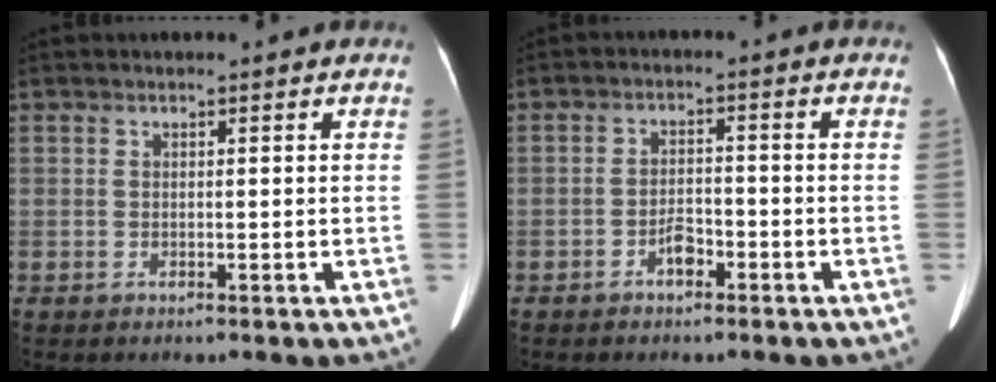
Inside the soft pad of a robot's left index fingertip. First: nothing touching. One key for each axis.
{"total": 3.0, "fx": -1.9, "fy": 1.4, "fz": 1.9, "tx": -0.035, "ty": 0.006, "tz": -0.035}